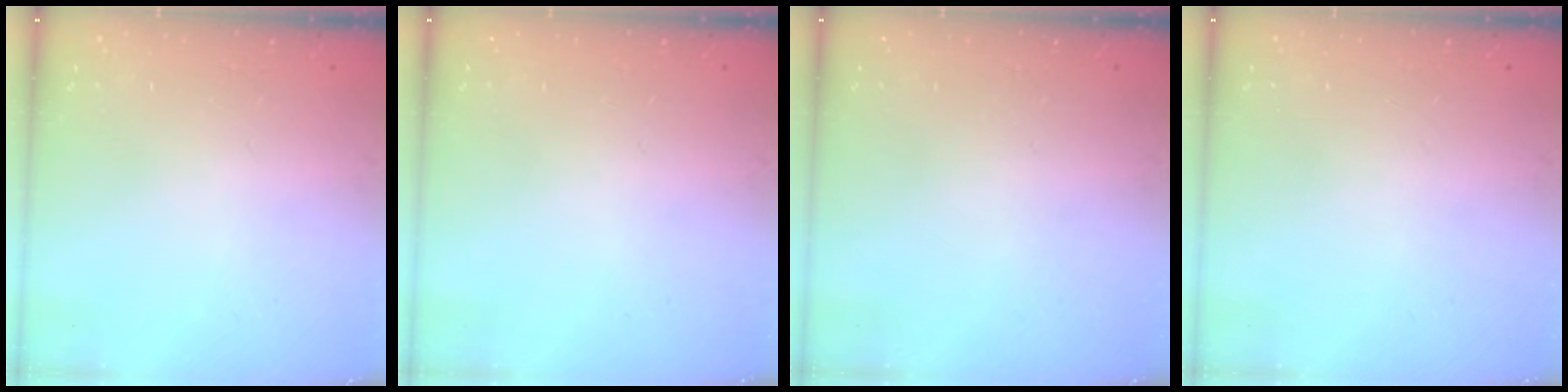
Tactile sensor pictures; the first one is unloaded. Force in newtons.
{"total": 0.0}
{"total": 0.0}
{"total": 0.0}